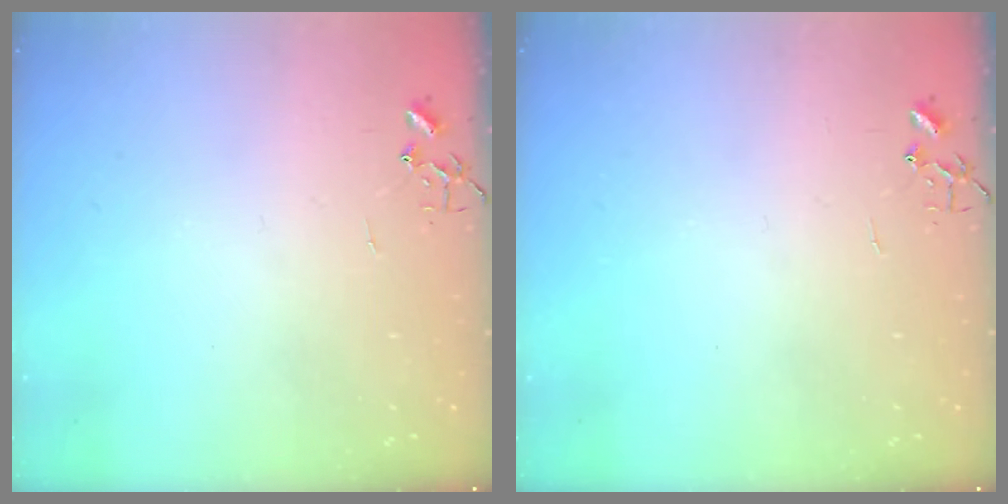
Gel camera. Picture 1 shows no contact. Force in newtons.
{"total": 0.0}